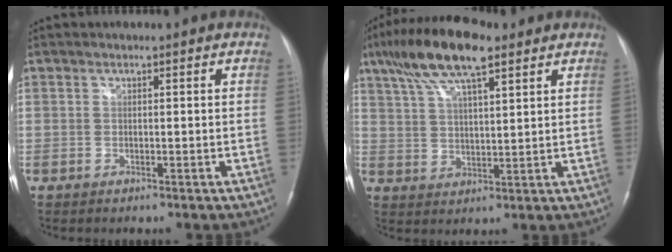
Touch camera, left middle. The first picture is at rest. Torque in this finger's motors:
{"motor_torque": [1.24, -0.59, 0.19, 0.17]}